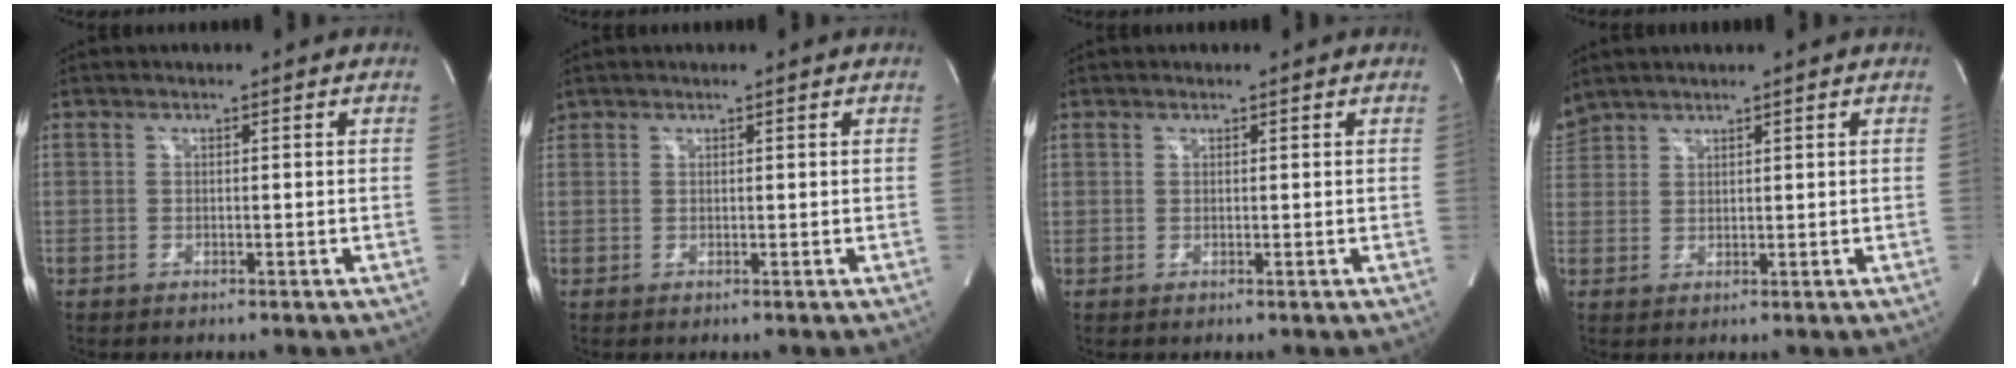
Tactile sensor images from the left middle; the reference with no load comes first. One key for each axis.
{"total": 1.1, "fx": 0.9, "fy": 0.8, "fz": 0.0, "tx": 0.001, "ty": 0.016, "tz": 0.016}
{"total": 0.8, "fx": 0.5, "fy": 0.6, "fz": 0.0, "tx": 0.004, "ty": 0.002, "tz": 0.007}
{"total": 3.6, "fx": 3.4, "fy": 1.0, "fz": 0.5, "tx": -0.027, "ty": 0.021, "tz": 0.078}